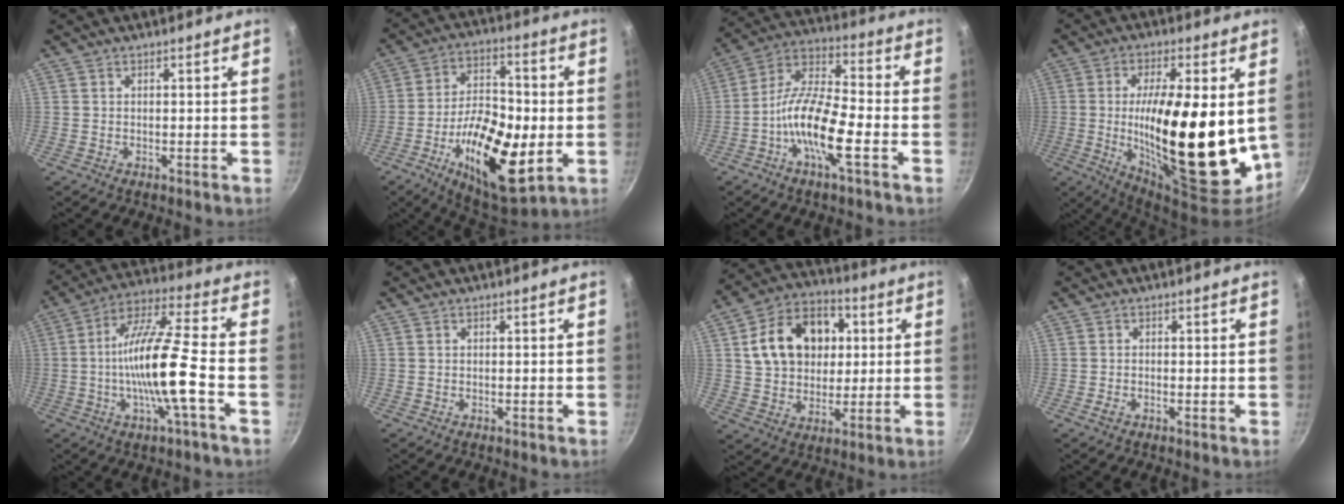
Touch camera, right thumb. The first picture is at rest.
{"total": 20.3, "force": [-4.7, 9.2, 17.5], "torque": [-0.282, 0.012, -0.077]}
{"total": 13.5, "force": [-4.8, 3.9, 12.0], "torque": [-0.225, 0.040, -0.107]}
{"total": 24.4, "force": [0.6, 8.6, 22.9], "torque": [-0.333, -0.027, 0.009]}
{"total": 14.9, "force": [-3.2, 1.7, 14.4], "torque": [-0.261, 0.033, -0.070]}
{"total": 0.0}
{"total": 18.7, "force": [4.2, 14.3, 11.4], "torque": [-0.162, 0.017, 0.064]}
{"total": 0.6, "force": [-0.4, 0.3, 0.4], "torque": [-0.010, 0.002, -0.010]}